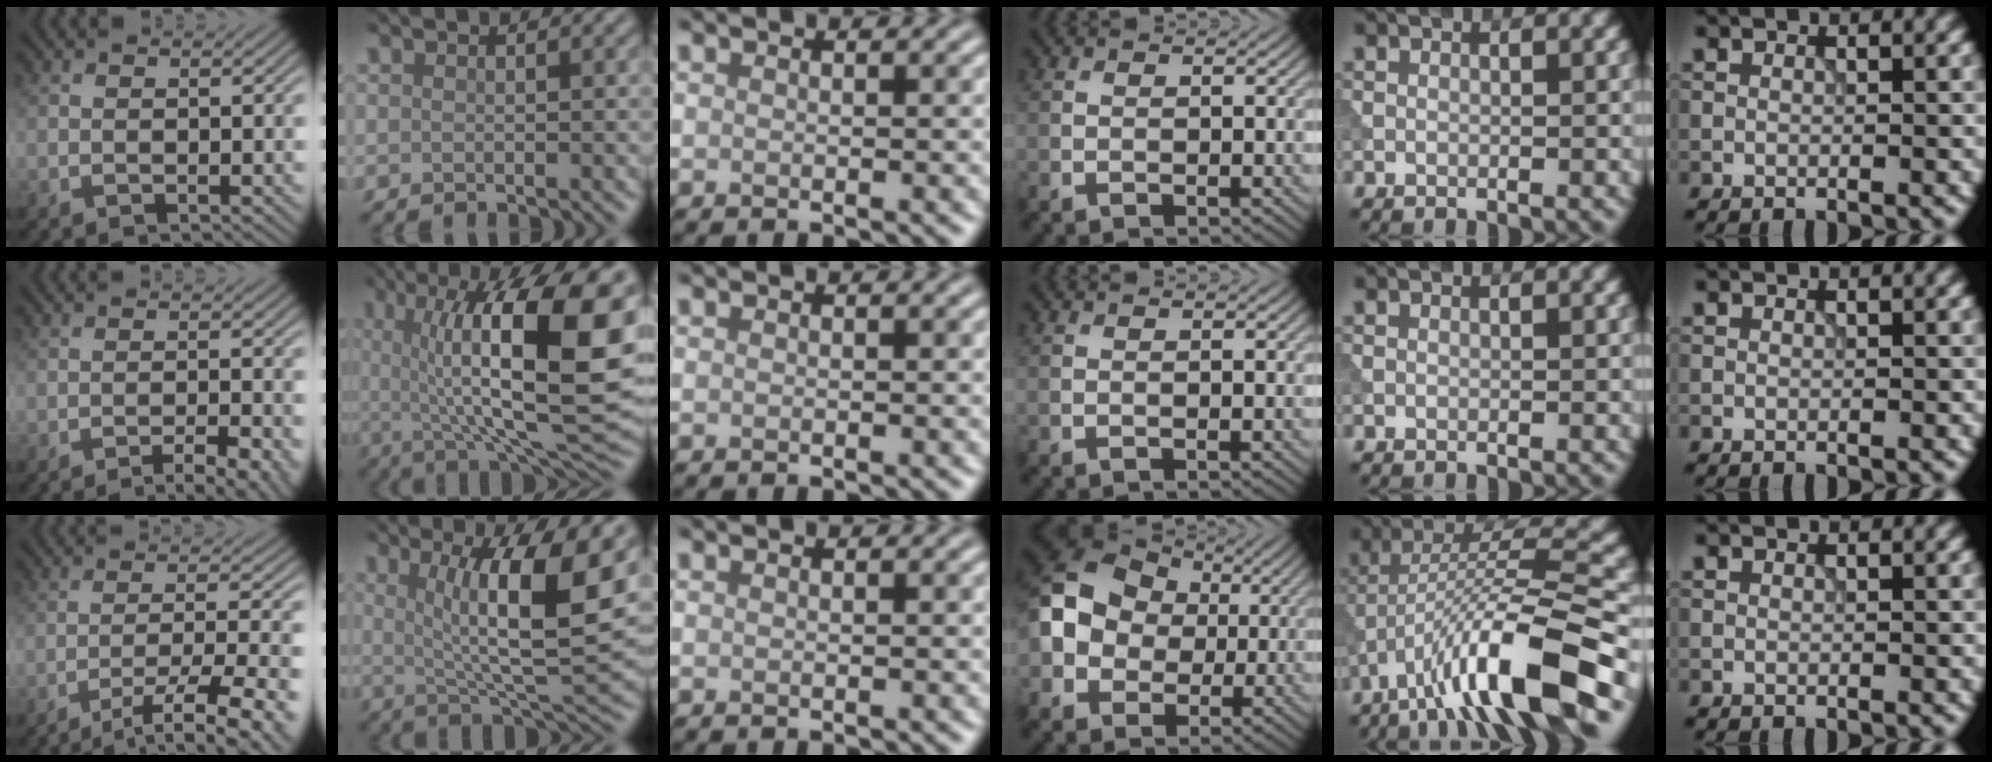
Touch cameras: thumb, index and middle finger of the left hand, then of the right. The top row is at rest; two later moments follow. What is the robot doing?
{"motion": "extract", "object": "tissue"}